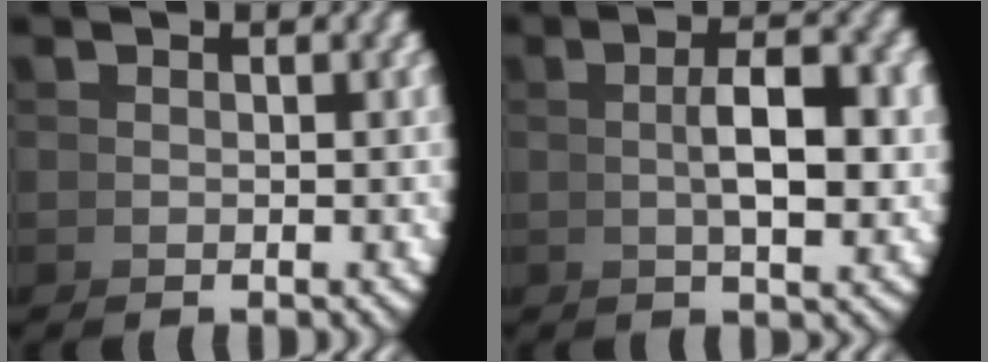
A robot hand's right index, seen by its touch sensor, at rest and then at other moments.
{"total": 4.7, "force": [1.2, 1.2, 4.4], "torque": [-0.050, 0.016, 0.015]}